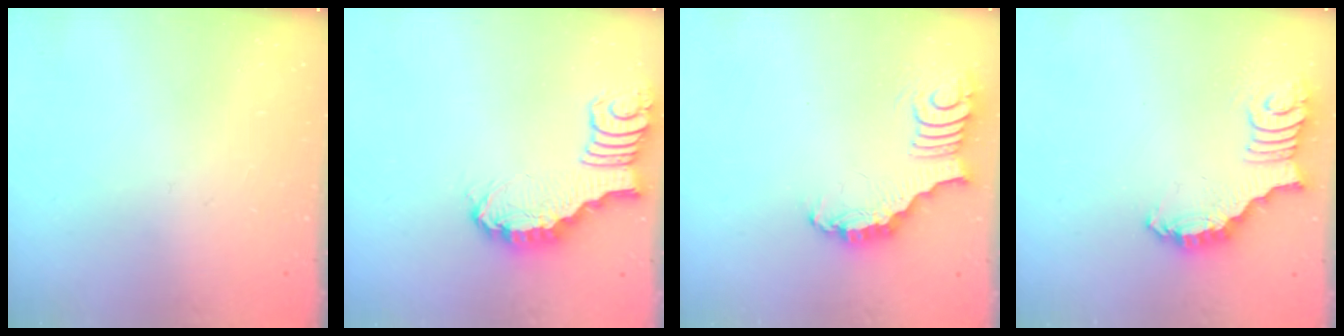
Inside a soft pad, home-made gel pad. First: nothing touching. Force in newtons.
{"total": 2.4, "press": 2.4, "slide": 0.2}
{"total": 3.8, "press": 3.7, "slide": 0.6}
{"total": 2.5, "press": 2.5, "slide": 0.5}